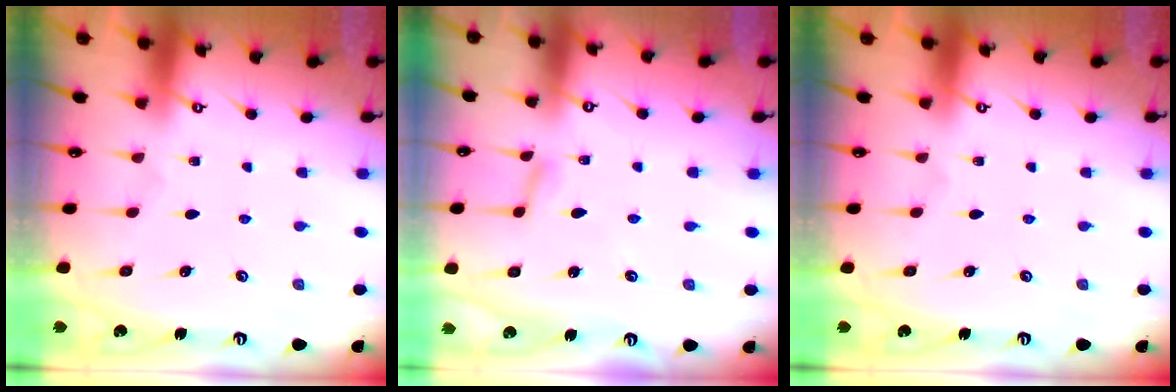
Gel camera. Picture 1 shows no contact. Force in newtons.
{"total": 2.5, "press": 2.5, "slide": 0.4}
{"total": 0.0}